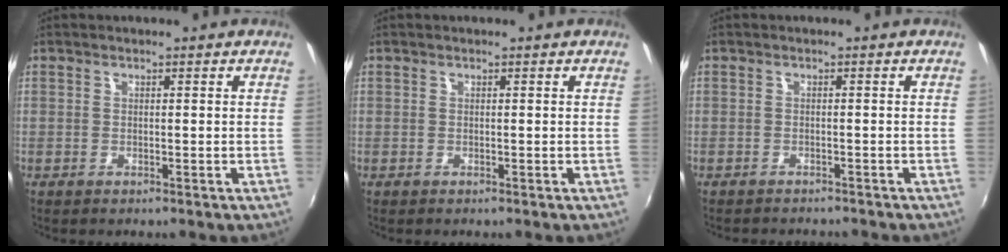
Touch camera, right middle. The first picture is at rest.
{"total": 0.0}
{"total": 3.5, "force": [-3.3, 0.8, 0.9], "torque": [-0.026, -0.012, -0.049]}